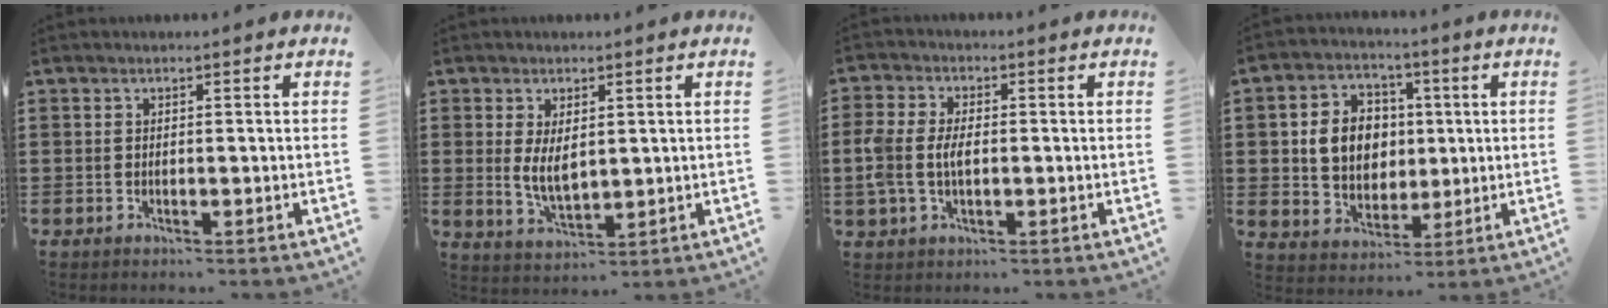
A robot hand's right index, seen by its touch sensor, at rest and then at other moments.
{"total": 4.4, "force": [0.7, 2.2, 3.8], "torque": [-0.067, 0.001, 0.012]}
{"total": 4.8, "force": [-0.4, 2.9, 3.8], "torque": [-0.104, -0.002, -0.017]}
{"total": 7.8, "force": [0.7, 6.7, 3.9], "torque": [-0.084, 0.017, 0.009]}